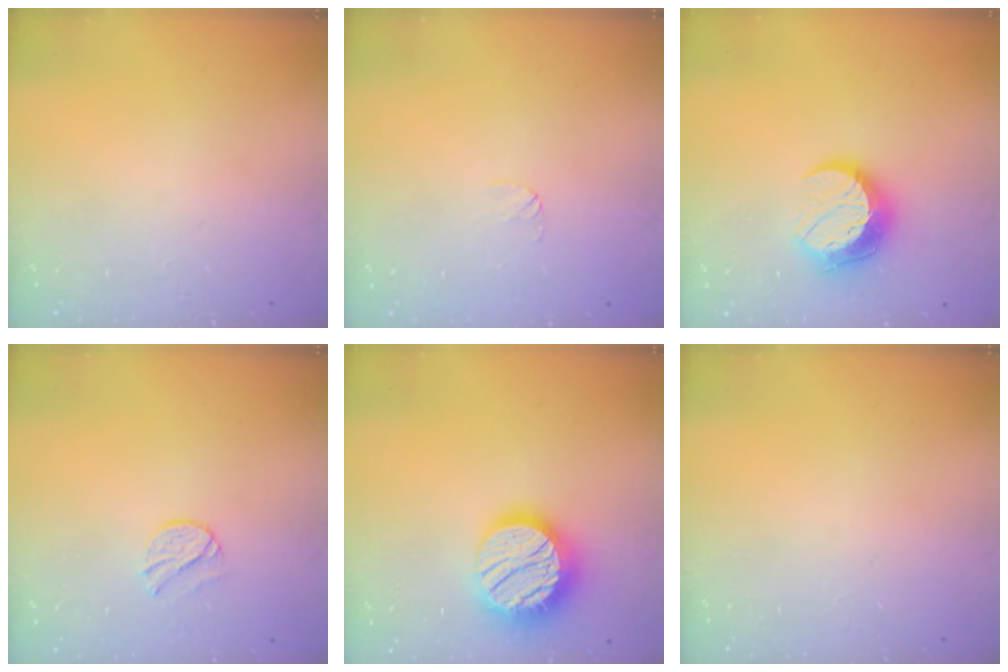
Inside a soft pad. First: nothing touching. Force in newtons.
{"total": 4.0, "press": 4.0, "slide": 0.3}
{"total": 13.9, "press": 13.8, "slide": 0.7}
{"total": 5.5, "press": 5.4, "slide": 0.6}
{"total": 18.5, "press": 18.5, "slide": 1.0}
{"total": 0.0}